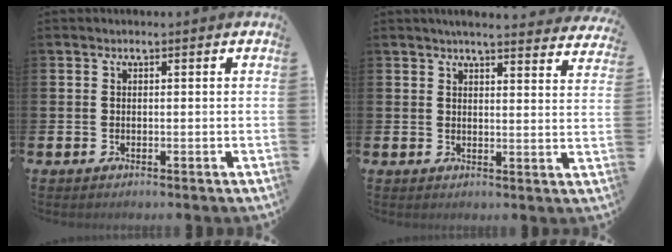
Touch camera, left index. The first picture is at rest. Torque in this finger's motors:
{"motor_torque": [0.80, -1.34, 0.18, 0.11]}